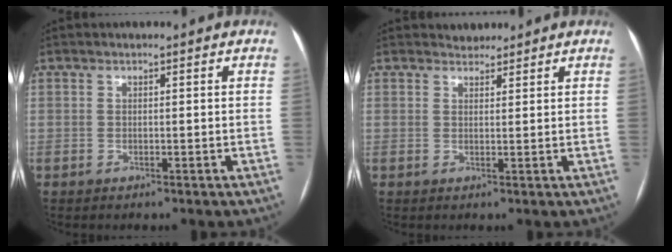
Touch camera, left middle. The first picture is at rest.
{"total": 1.7, "force": [1.5, 0.6, -0.3], "torque": [0.003, 0.006, 0.025]}